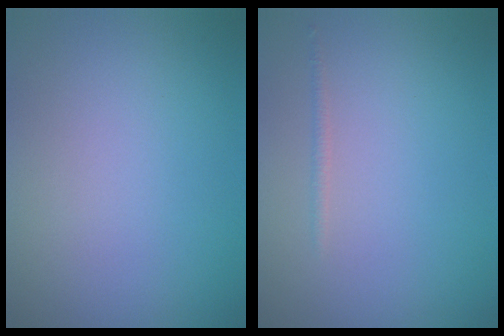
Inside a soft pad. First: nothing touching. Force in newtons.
{"total": 0.6, "press": 0.6, "slide": 0.0}